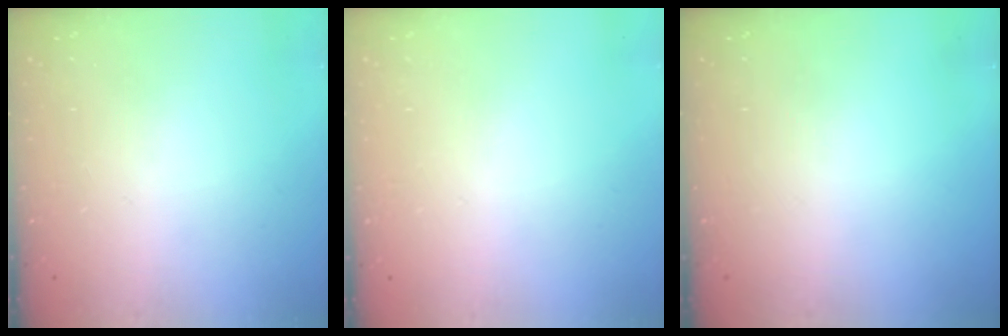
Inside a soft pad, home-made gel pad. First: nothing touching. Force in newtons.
{"total": 2.6, "press": 2.6, "slide": 0.2}
{"total": 0.0}